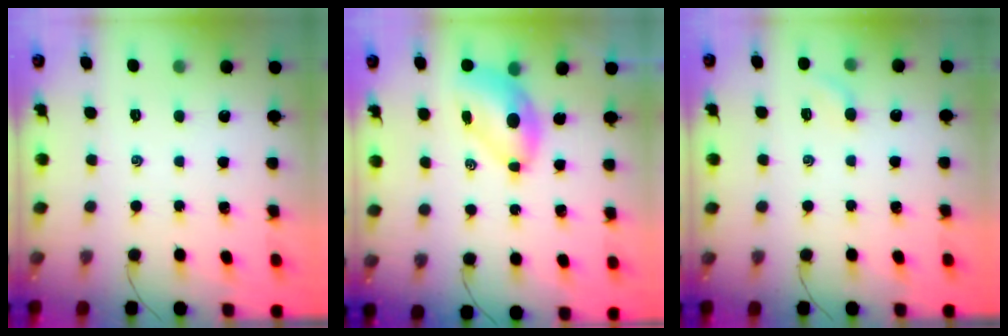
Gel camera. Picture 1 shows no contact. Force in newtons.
{"total": 6.8, "press": 6.7, "slide": 1.3}
{"total": 4.3, "press": 4.2, "slide": 1.1}